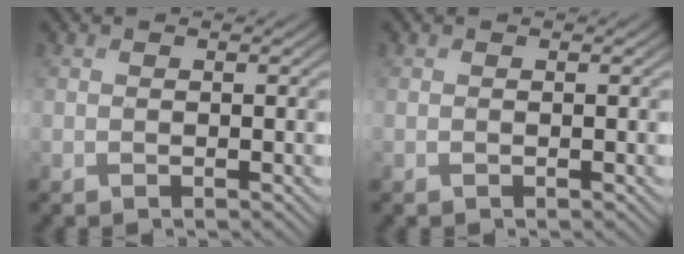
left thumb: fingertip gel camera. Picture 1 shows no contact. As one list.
[{"total": 0.0}]